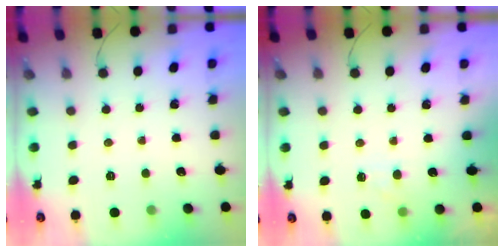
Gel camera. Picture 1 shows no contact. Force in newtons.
{"total": 3.8, "press": 3.6, "slide": 1.3}